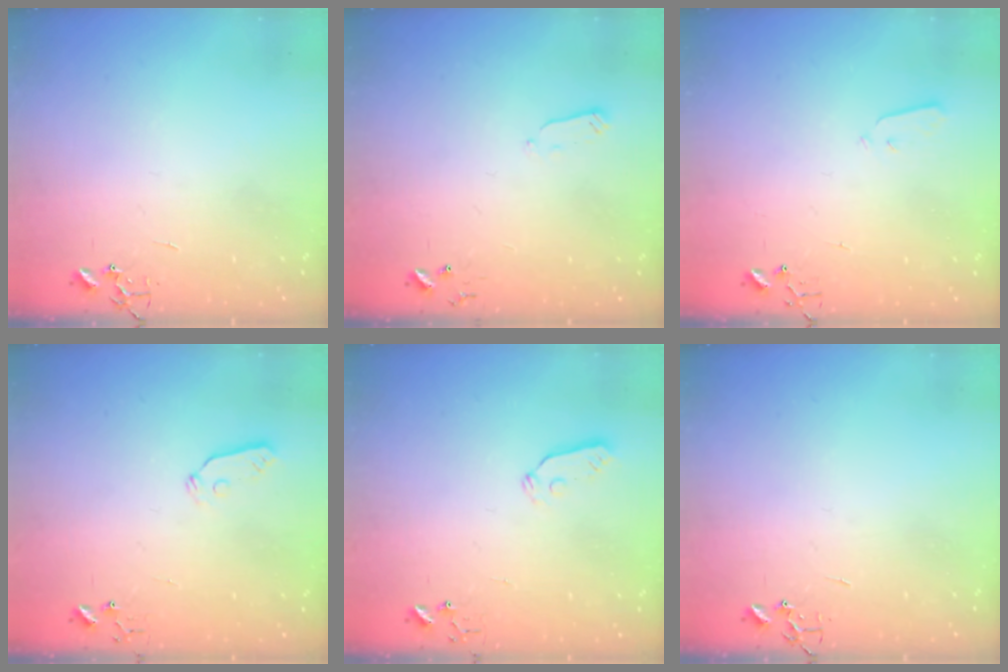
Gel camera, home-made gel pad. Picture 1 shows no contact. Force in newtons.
{"total": 2.4, "press": 2.3, "slide": 0.4}
{"total": 2.8, "press": 2.7, "slide": 0.4}
{"total": 4.3, "press": 4.3, "slide": 0.3}
{"total": 3.9, "press": 3.8, "slide": 0.6}
{"total": 0.0}